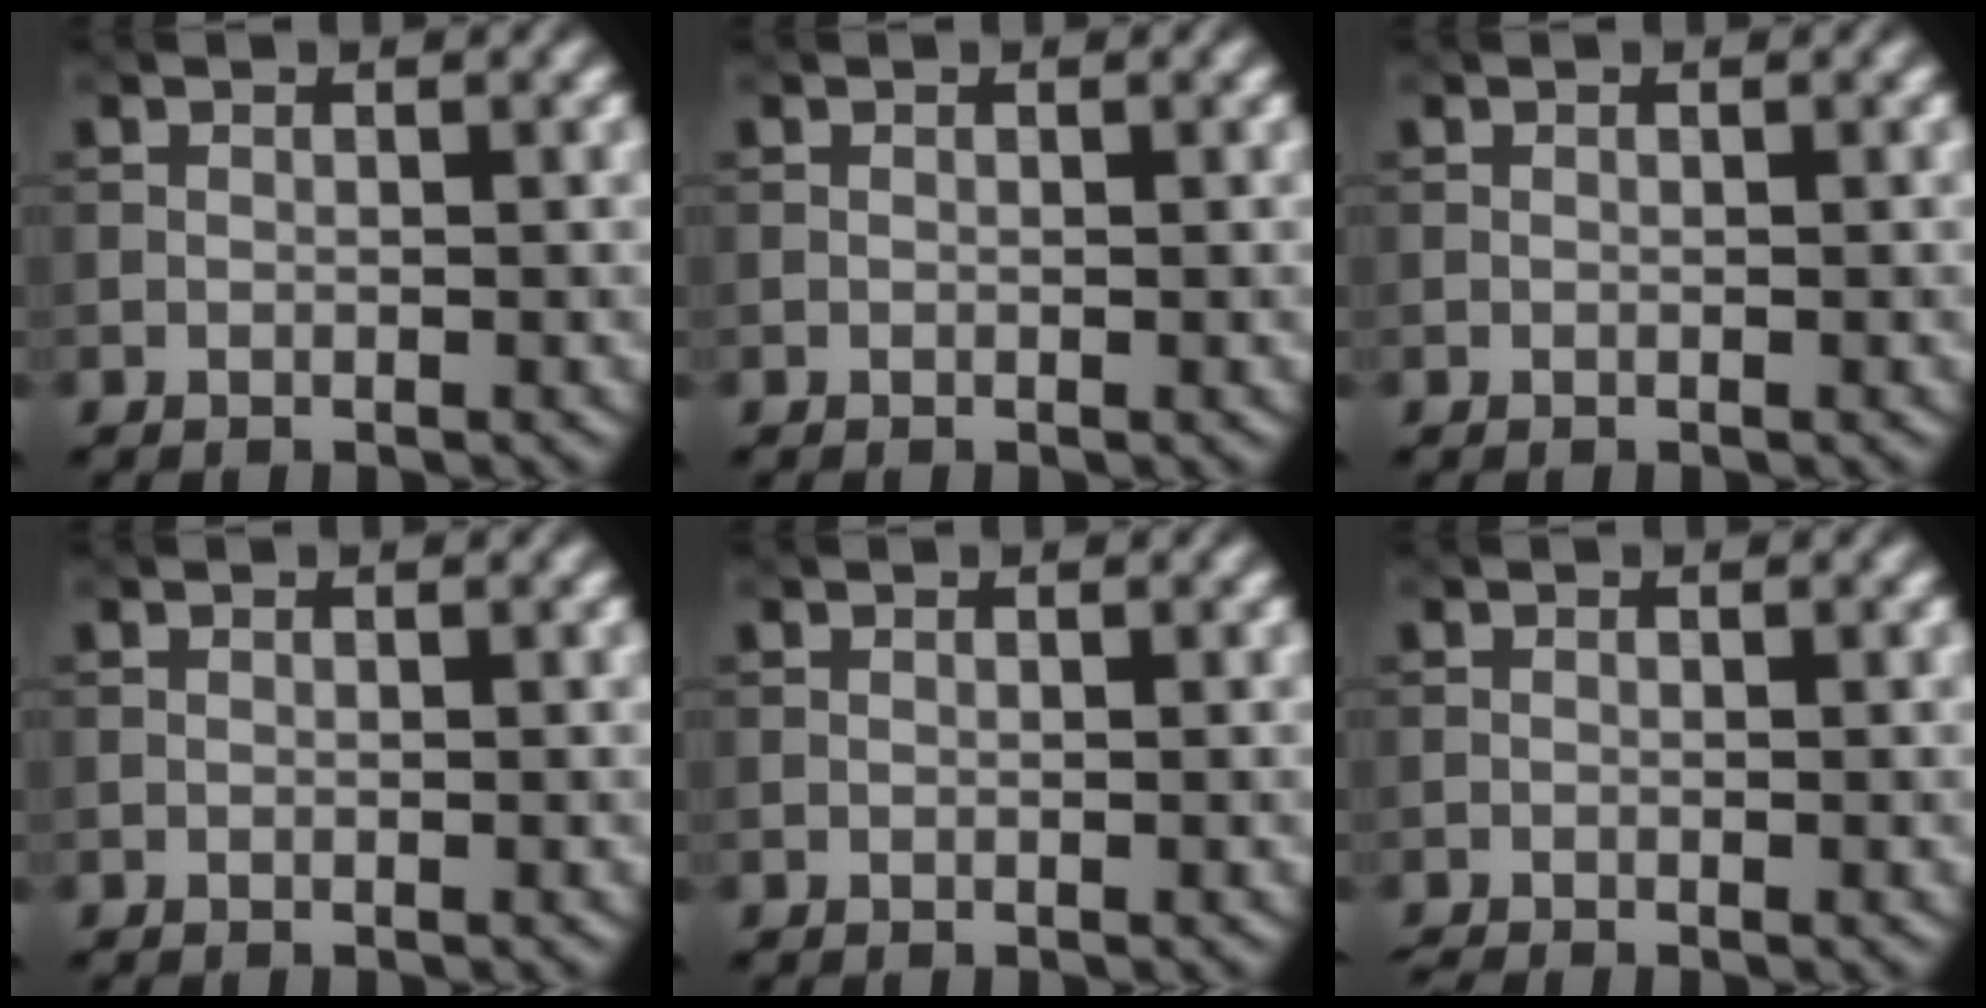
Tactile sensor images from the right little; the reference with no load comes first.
{"total": 0.0}
{"total": 0.0}
{"total": 0.0}
{"total": 0.0}
{"total": 0.8, "force": [-0.8, 0.0, 0.2], "torque": [0.000, -0.005, -0.018]}